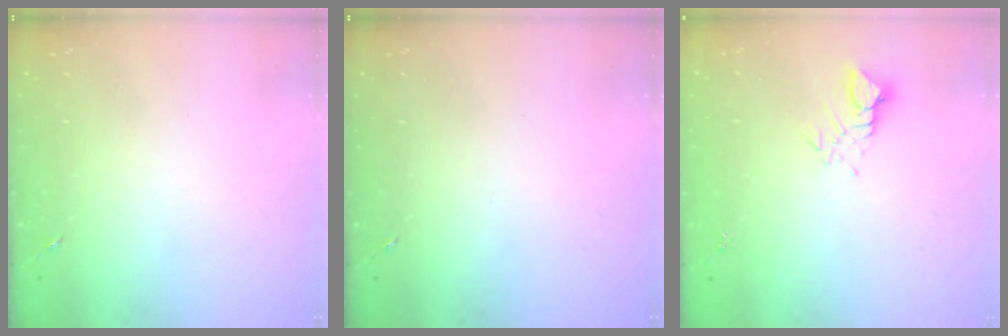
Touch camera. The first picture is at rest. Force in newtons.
{"total": 0.0}
{"total": 3.1, "press": 3.1, "slide": 0.2}